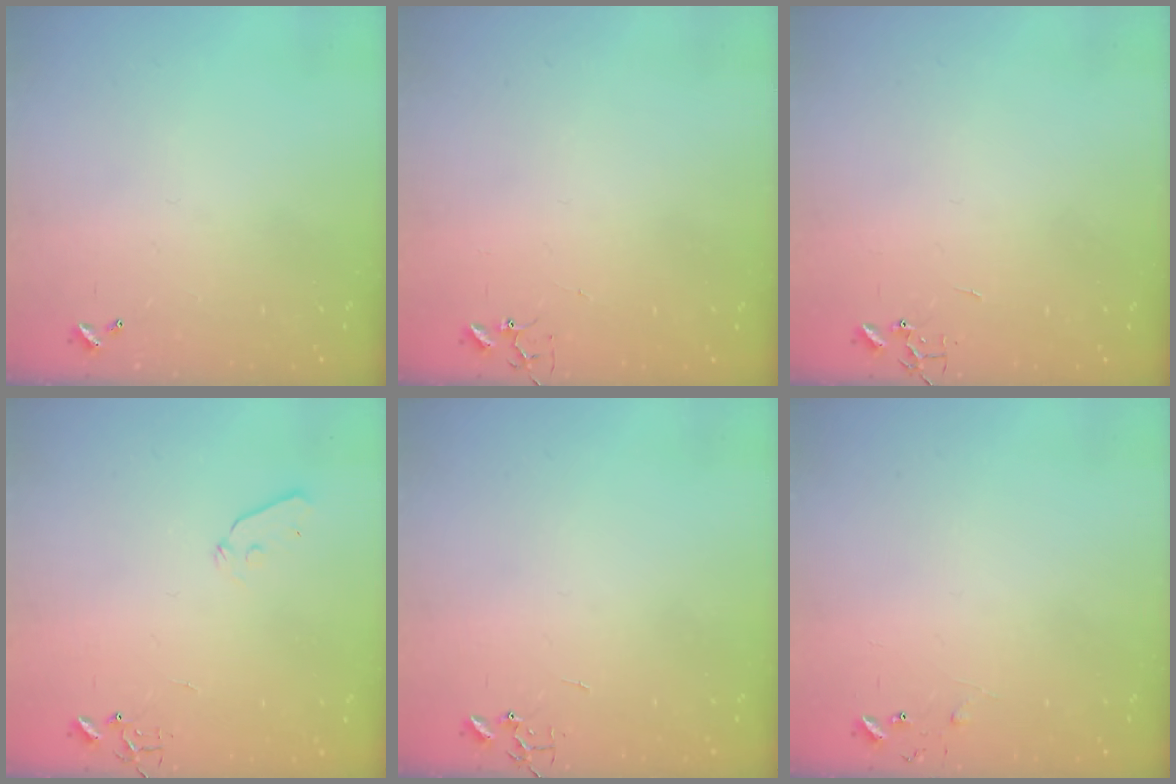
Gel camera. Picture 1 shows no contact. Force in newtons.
{"total": 2.9, "press": 2.9, "slide": 0.2}
{"total": 0.0}
{"total": 4.5, "press": 4.4, "slide": 0.6}
{"total": 0.0}
{"total": 6.2, "press": 6.2, "slide": 0.5}